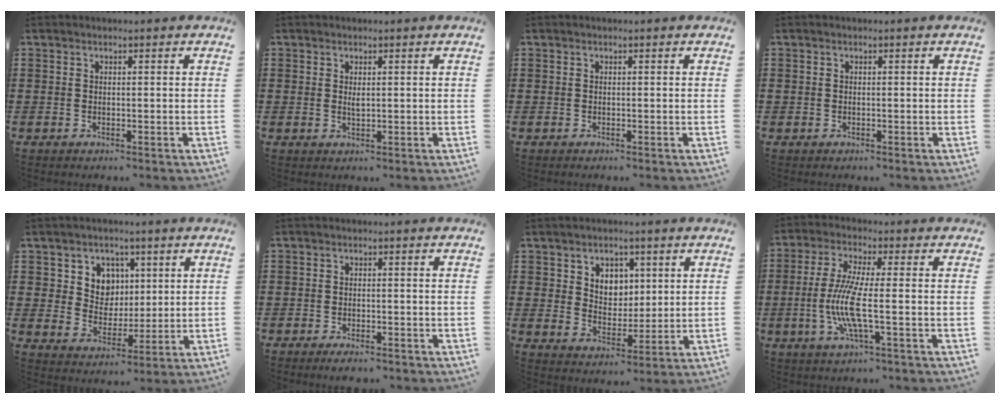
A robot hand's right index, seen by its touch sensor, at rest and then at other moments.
{"total": 1.2, "force": [0.4, 0.4, 1.1], "torque": [-0.023, 0.000, 0.008]}
{"total": 0.0}
{"total": 0.0}
{"total": 6.3, "force": [2.4, 5.5, 1.9], "torque": [-0.058, 0.013, 0.040]}
{"total": 1.6, "force": [-1.5, 0.1, 0.5], "torque": [-0.012, -0.003, -0.028]}
{"total": 4.7, "force": [2.1, 4.0, 1.2], "torque": [-0.036, 0.008, 0.035]}
{"total": 8.3, "force": [-1.7, 1.0, 8.1], "torque": [-0.181, -0.022, -0.042]}